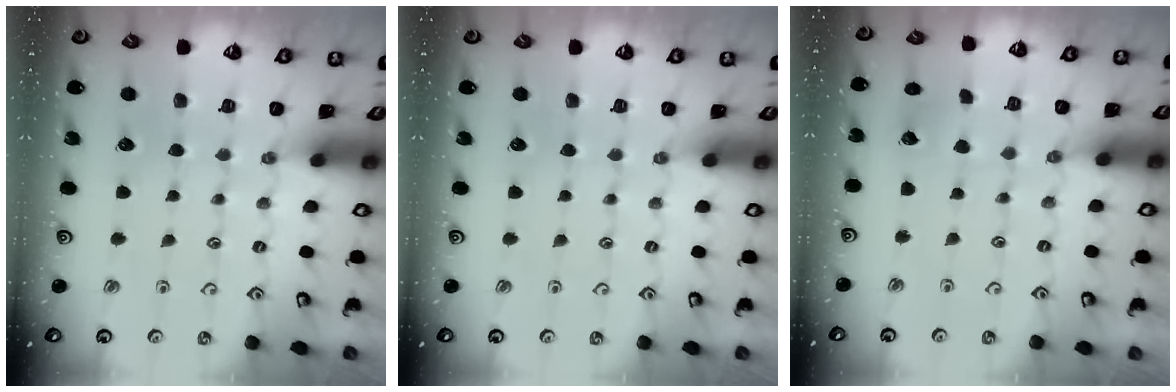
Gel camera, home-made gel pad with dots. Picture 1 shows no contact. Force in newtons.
{"total": 0.0}
{"total": 3.3, "press": 3.3, "slide": 0.3}